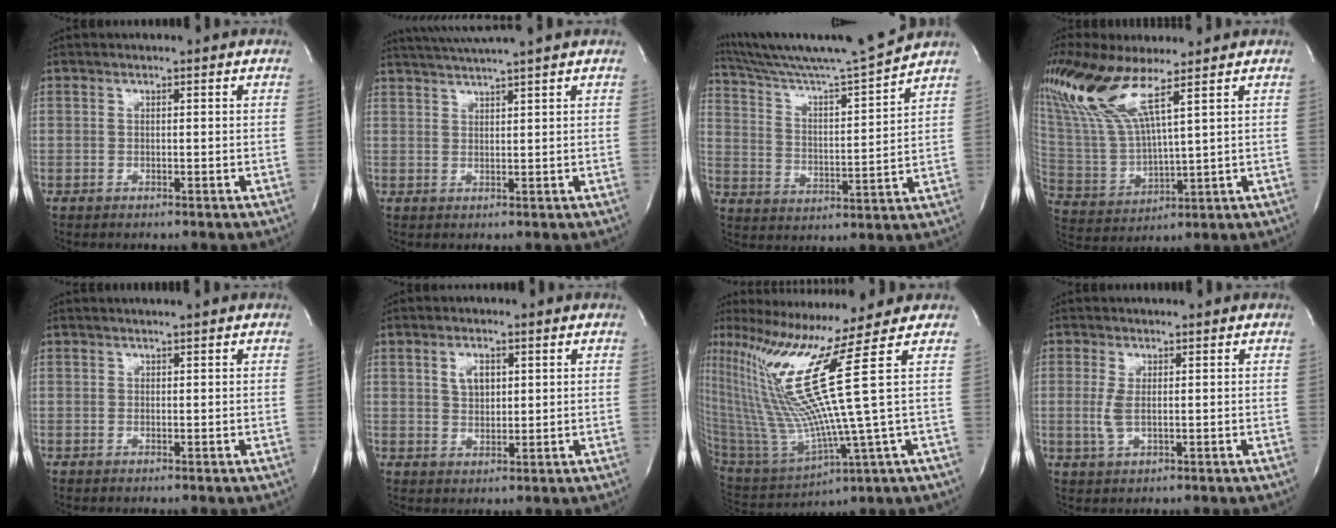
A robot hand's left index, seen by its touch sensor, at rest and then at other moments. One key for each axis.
{"total": 6.4, "fx": 5.6, "fy": -1.7, "fz": 2.7, "tx": -0.047, "ty": 0.010, "tz": 0.091}
{"total": 14.3, "fx": 13.3, "fy": -2.6, "fz": 4.6, "tx": -0.094, "ty": -0.039, "tz": 0.221}
{"total": 13.1, "fx": 8.1, "fy": 1.8, "fz": 10.2, "tx": -0.246, "ty": -0.005, "tz": 0.166}
{"total": 0.8, "fx": 0.6, "fy": -0.3, "fz": 0.4, "tx": -0.006, "ty": -0.001, "tz": 0.017}
{"total": 3.2, "fx": 1.1, "fy": 1.9, "fz": 2.3, "tx": -0.048, "ty": -0.001, "tz": 0.022}
{"total": 17.7, "fx": 7.9, "fy": -3.6, "fz": 15.5, "tx": -0.302, "ty": -0.030, "tz": 0.146}
{"total": 2.7, "fx": 0.2, "fy": 0.8, "fz": 2.6, "tx": -0.066, "ty": -0.004, "tz": 0.013}